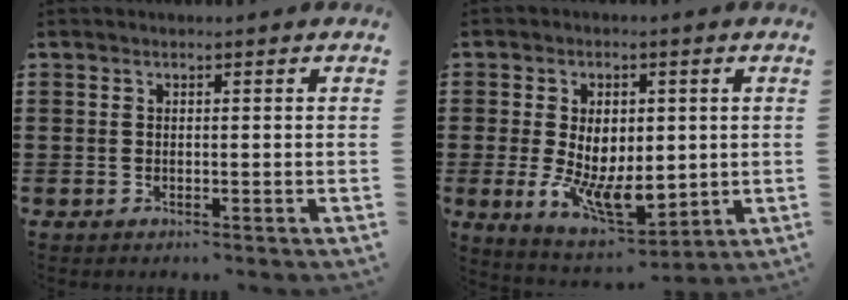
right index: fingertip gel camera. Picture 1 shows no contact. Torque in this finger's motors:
{"motor_torque": [2.14, 0.00, 1.05, 0.21]}